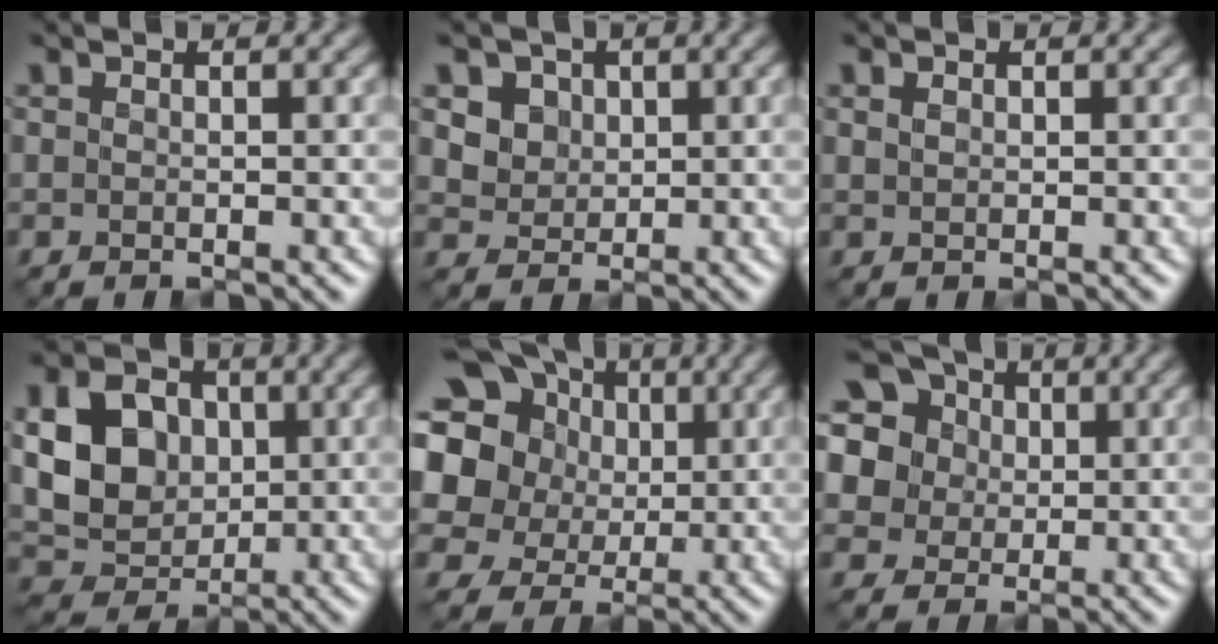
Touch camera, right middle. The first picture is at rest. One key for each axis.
{"total": 4.5, "fx": 1.8, "fy": 3.8, "fz": 1.7, "tx": -0.046, "ty": -0.005, "tz": 0.037}
{"total": 0.6, "fx": 0.2, "fy": 0.5, "fz": 0.3, "tx": -0.009, "ty": -0.003, "tz": 0.009}
{"total": 7.9, "fx": 0.7, "fy": 6.2, "fz": 4.9, "tx": -0.100, "ty": 0.002, "tz": 0.000}
{"total": 16.6, "fx": 4.8, "fy": 14.1, "fz": 7.3, "tx": -0.193, "ty": 0.022, "tz": 0.075}
{"total": 15.3, "fx": 6.1, "fy": 12.6, "fz": 6.3, "tx": -0.182, "ty": 0.048, "tz": 0.093}